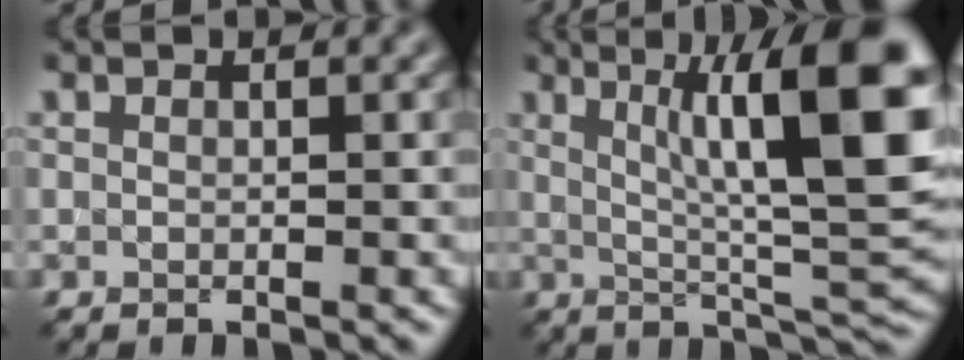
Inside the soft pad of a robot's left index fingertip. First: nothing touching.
{"total": 13.1, "force": [3.7, 3.0, 12.2], "torque": [-0.157, 0.011, 0.057]}